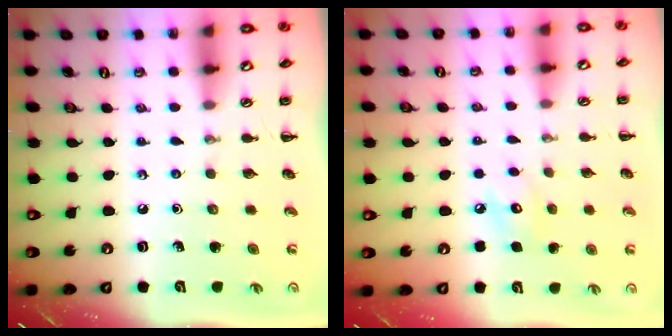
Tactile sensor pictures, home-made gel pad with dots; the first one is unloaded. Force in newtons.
{"total": 6.2, "press": 6.1, "slide": 1.1}